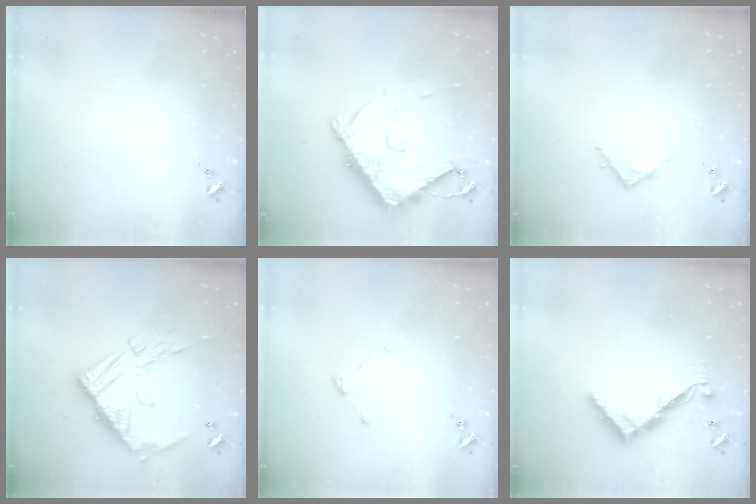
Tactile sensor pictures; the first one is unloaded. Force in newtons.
{"total": 13.5, "press": 13.4, "slide": 1.5}
{"total": 3.3, "press": 3.2, "slide": 0.3}
{"total": 17.2, "press": 17.2, "slide": 1.3}
{"total": 3.1, "press": 3.0, "slide": 0.5}
{"total": 9.9, "press": 9.9, "slide": 0.2}